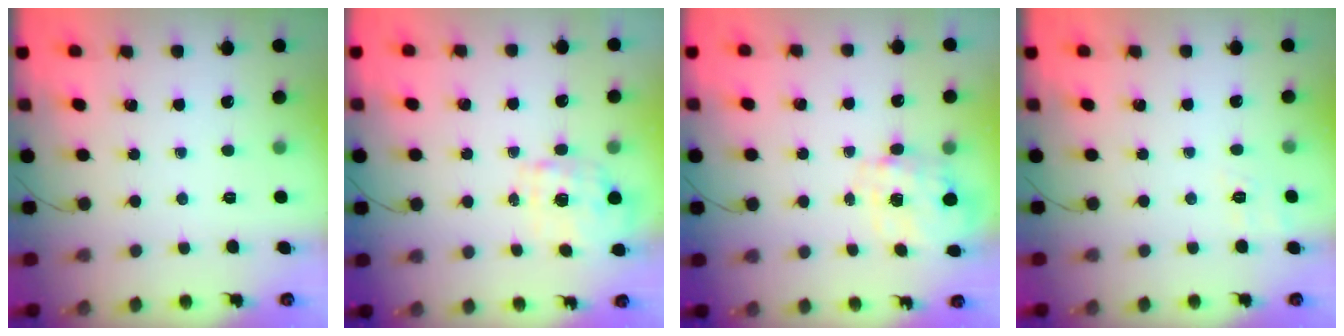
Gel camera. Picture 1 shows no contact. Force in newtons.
{"total": 1.7, "press": 1.6, "slide": 0.5}
{"total": 3.8, "press": 3.7, "slide": 0.9}
{"total": 6.7, "press": 6.4, "slide": 2.0}